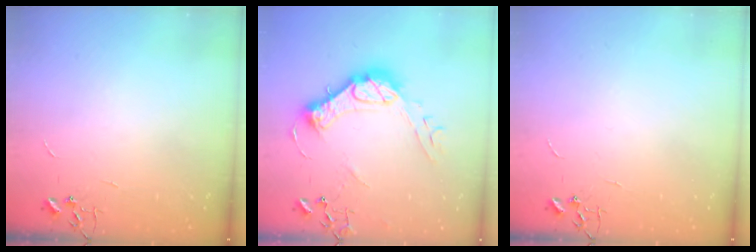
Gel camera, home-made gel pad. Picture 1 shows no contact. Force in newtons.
{"total": 16.6, "press": 16.5, "slide": 1.9}
{"total": 0.0}